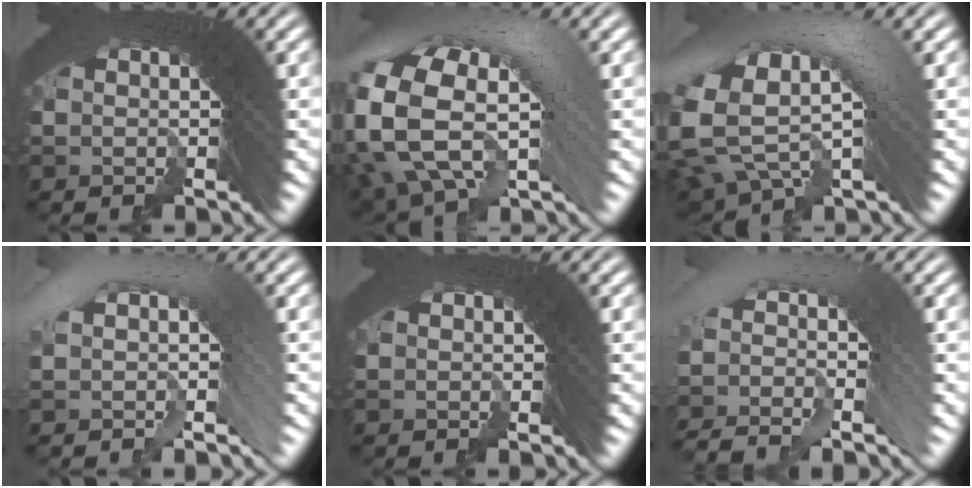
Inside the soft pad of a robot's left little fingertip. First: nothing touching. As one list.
[{"total": 10.1, "force": [0.5, 6.9, 7.4], "torque": [-0.153, -0.008, 0.014]}, {"total": 6.7, "force": [0.8, 4.3, 5.0], "torque": [-0.105, 0.001, 0.017]}, {"total": 2.6, "force": [0.1, 1.0, 2.4], "torque": [-0.029, 0.032, -0.004]}, {"total": 0.0}, {"total": 2.8, "force": [-1.3, 1.0, 2.3], "torque": [-0.015, 0.022, -0.032]}]